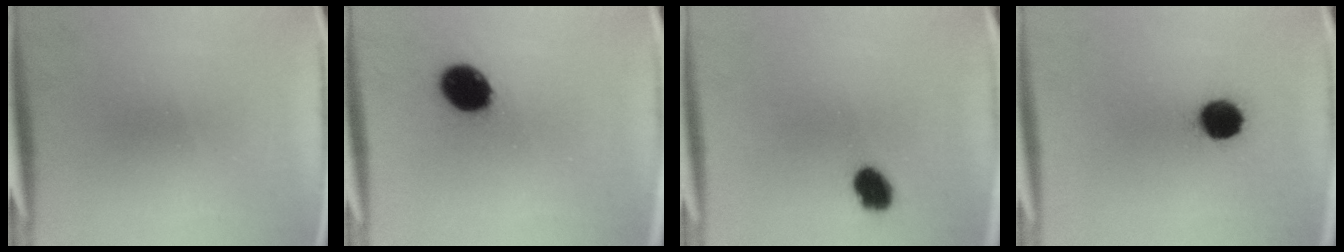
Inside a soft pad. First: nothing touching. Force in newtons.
{"total": 10.0}
{"total": 6.2}
{"total": 9.5}